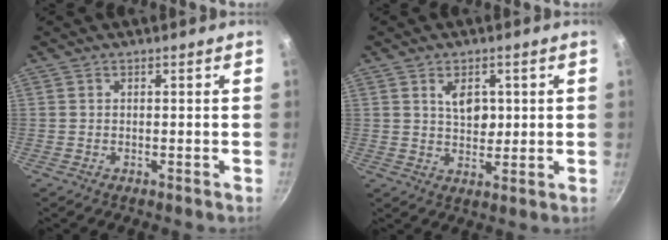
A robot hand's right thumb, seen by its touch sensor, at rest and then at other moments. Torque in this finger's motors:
{"motor_torque": [-0.79, 1.05, -0.04, 0.17, 0.03]}